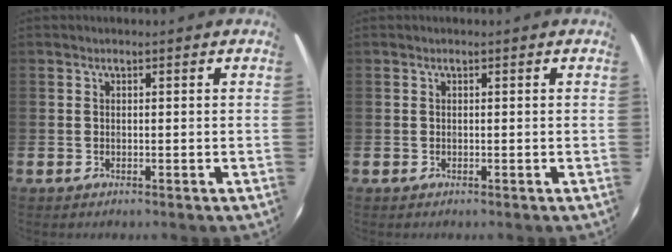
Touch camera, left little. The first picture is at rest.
{"total": 0.0}